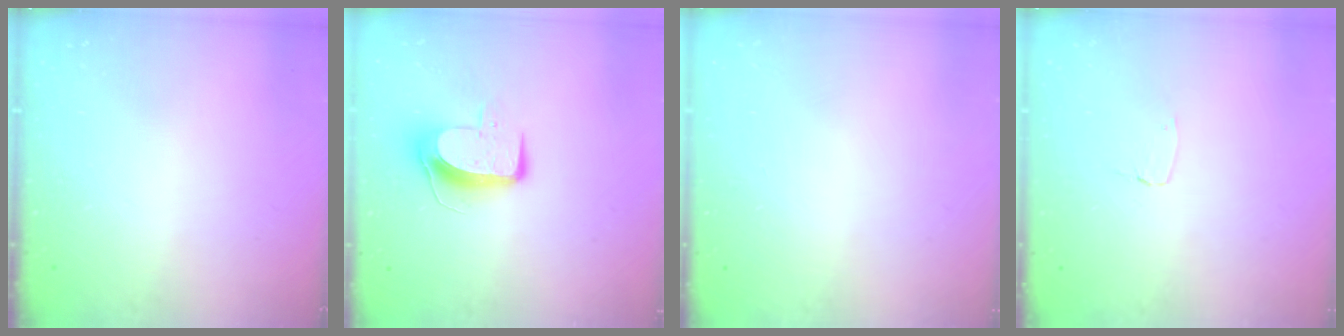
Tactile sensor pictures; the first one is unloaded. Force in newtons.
{"total": 9.5, "press": 9.5, "slide": 0.5}
{"total": 0.0}
{"total": 2.6, "press": 2.6, "slide": 0.2}